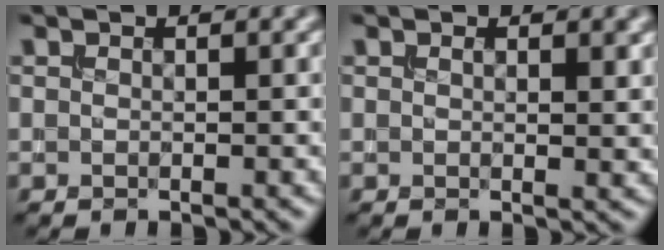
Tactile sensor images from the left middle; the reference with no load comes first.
{"total": 1.6, "force": [0.5, 0.5, 1.4], "torque": [-0.018, -0.004, 0.010]}